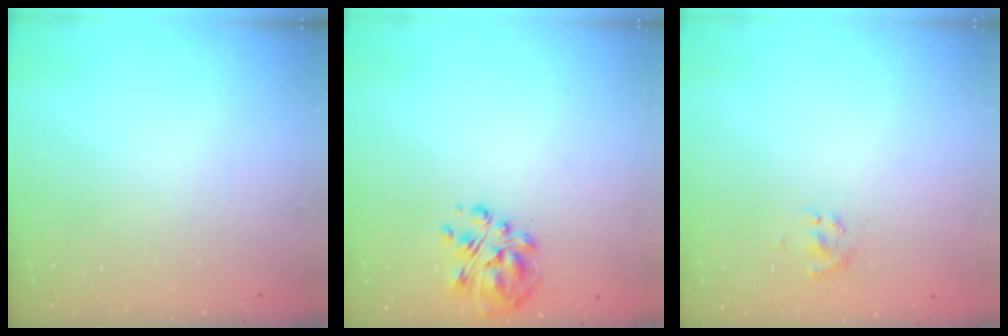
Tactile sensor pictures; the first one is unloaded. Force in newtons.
{"total": 6.8, "press": 6.6, "slide": 1.8}
{"total": 2.0, "press": 1.7, "slide": 0.9}